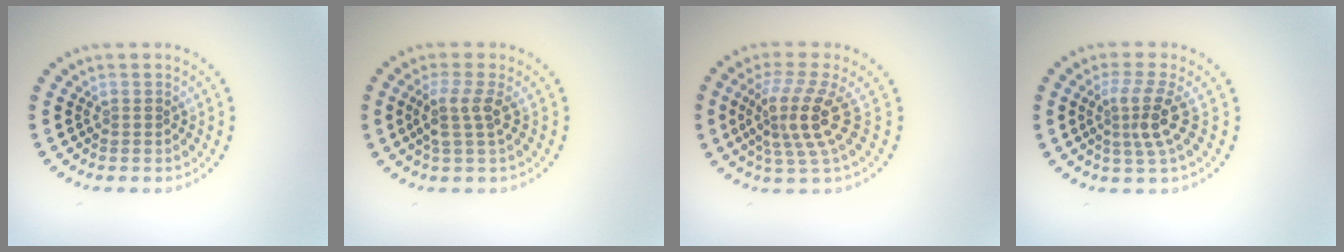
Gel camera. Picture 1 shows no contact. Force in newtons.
{"total": 2.5, "press": 2.0, "slide": 1.6}
{"total": 4.4, "press": 3.2, "slide": 3.0}
{"total": 3.1, "press": 2.3, "slide": 2.0}